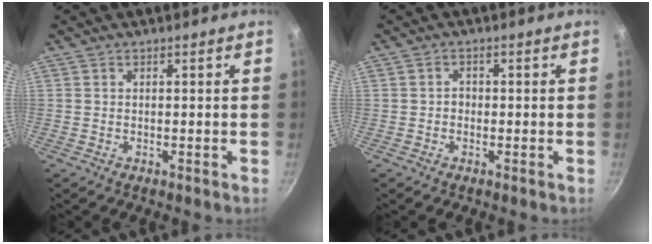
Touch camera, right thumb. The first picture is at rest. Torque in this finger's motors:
{"motor_torque": [0.34, 0.11, 0.32, -0.28, 0.02]}